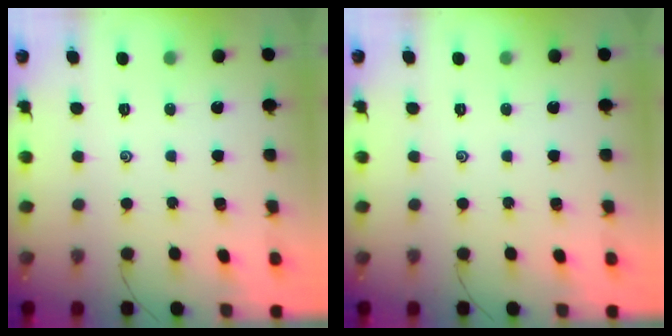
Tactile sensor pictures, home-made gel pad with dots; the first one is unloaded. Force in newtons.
{"total": 0.0}